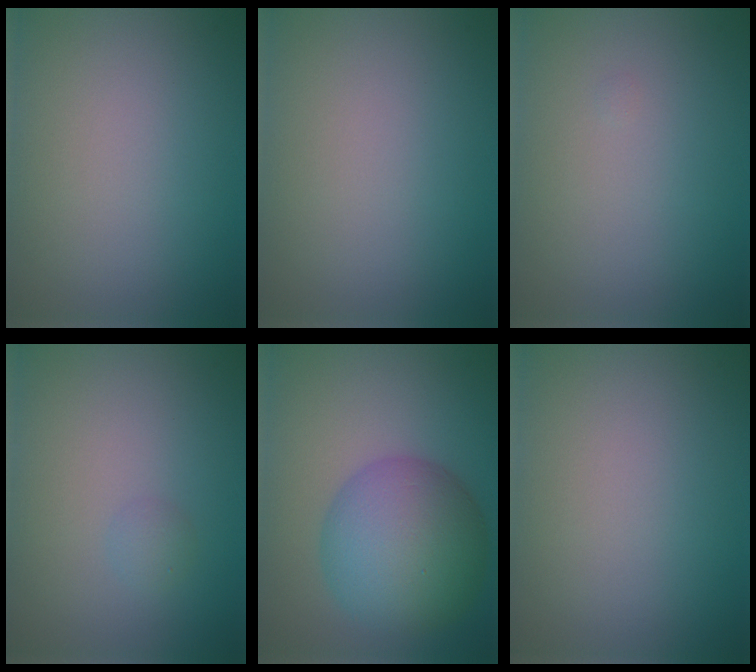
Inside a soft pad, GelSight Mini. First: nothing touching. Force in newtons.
{"total": 0.0}
{"total": 0.0}
{"total": 0.9, "press": 0.9, "slide": 0.0}
{"total": 9.0, "press": 9.0, "slide": 0.2}
{"total": 0.0}